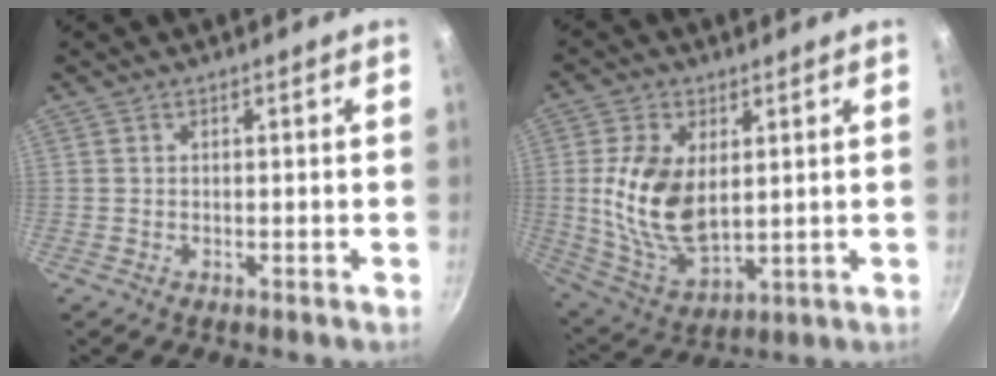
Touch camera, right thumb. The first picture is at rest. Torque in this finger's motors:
{"motor_torque": [-0.08, 0.63, 1.35, -0.55, 0.23]}